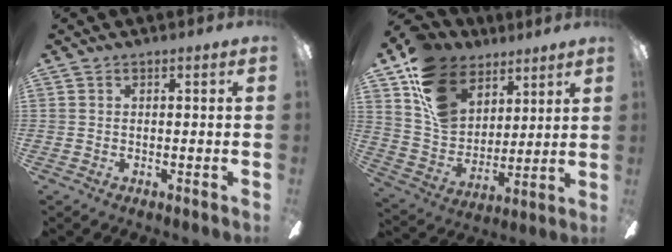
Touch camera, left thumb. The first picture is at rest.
{"total": 16.5, "force": [10.2, 11.0, 6.9], "torque": [-0.146, -0.046, 0.199]}